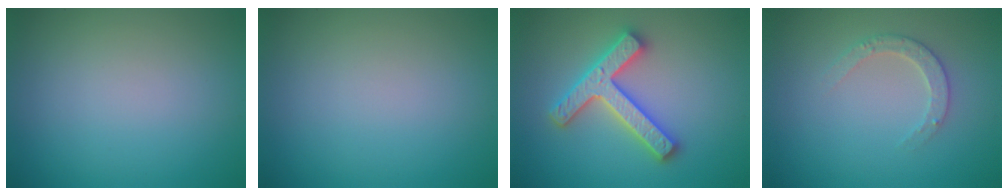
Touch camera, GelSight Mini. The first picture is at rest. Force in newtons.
{"total": 0.0}
{"total": 4.7, "press": 4.6, "slide": 0.9}
{"total": 2.1, "press": 2.1, "slide": 0.3}